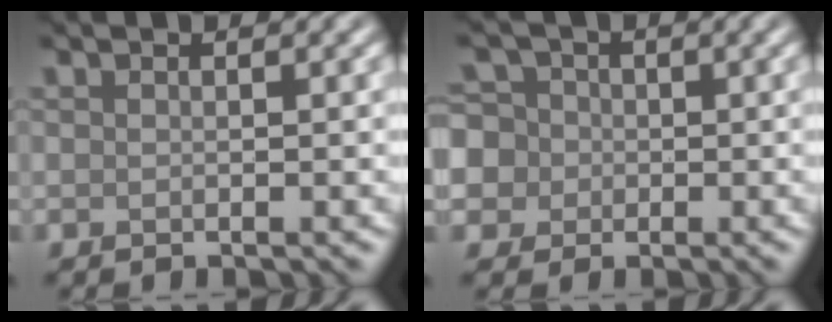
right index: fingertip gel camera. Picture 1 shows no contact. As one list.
[{"total": 8.0, "force": [-0.4, 7.4, 2.8], "torque": [-0.059, 0.030, -0.047]}]